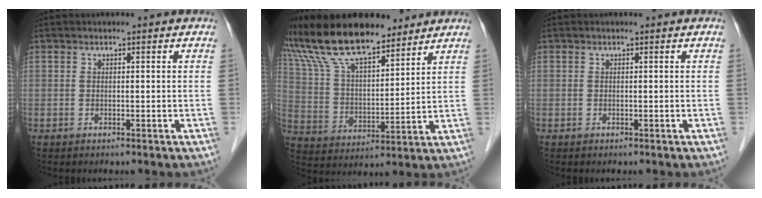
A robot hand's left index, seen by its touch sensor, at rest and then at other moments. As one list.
[{"total": 16.4, "force": [13.7, 4.5, 7.9], "torque": [-0.160, 0.025, 0.258]}, {"total": 0.0}]